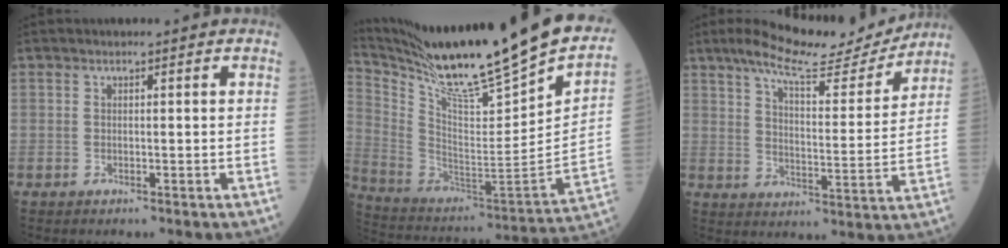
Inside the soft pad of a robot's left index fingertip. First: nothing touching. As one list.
[{"total": 32.1, "force": [26.3, 1.9, 18.4], "torque": [-0.326, -0.080, 0.395]}, {"total": 13.0, "force": [11.7, 1.4, 5.4], "torque": [-0.093, -0.007, 0.174]}]